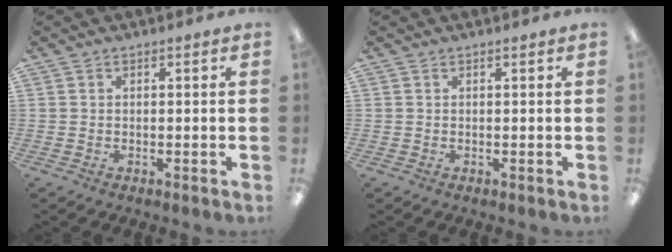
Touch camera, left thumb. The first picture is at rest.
{"total": 0.0}